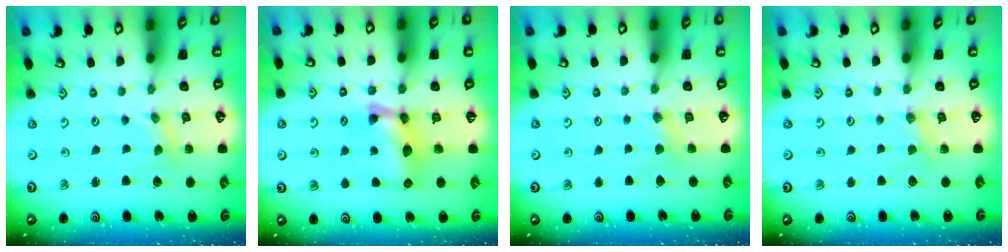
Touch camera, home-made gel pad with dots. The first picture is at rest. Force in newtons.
{"total": 12.7, "press": 12.7, "slide": 0.6}
{"total": 3.0, "press": 2.9, "slide": 0.5}
{"total": 2.2, "press": 2.2, "slide": 0.4}